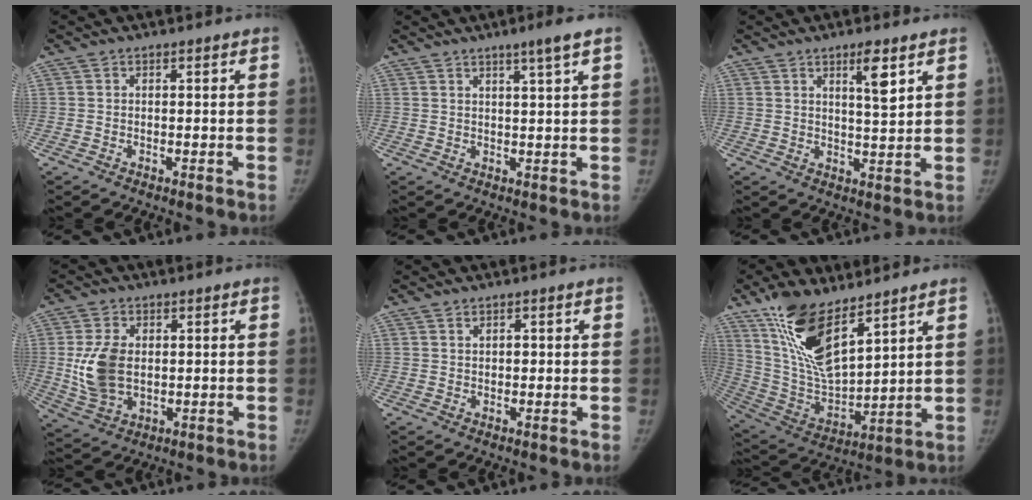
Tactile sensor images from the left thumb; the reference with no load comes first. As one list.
[{"total": 4.0, "force": [2.4, -0.4, 3.2], "torque": [-0.052, -0.013, 0.040]}, {"total": 5.5, "force": [3.0, 1.0, 4.5], "torque": [-0.068, -0.023, 0.052]}, {"total": 10.0, "force": [0.7, 6.6, 7.4], "torque": [-0.140, -0.006, 0.026]}, {"total": 1.2, "force": [0.5, 0.9, 0.7], "torque": [-0.006, -0.001, 0.008]}, {"total": 17.4, "force": [11.3, 6.1, 11.8], "torque": [-0.204, -0.060, 0.231]}]